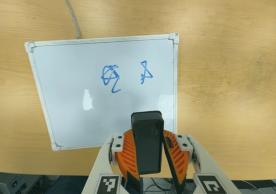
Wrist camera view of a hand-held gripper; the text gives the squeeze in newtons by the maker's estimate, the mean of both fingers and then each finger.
{"total": 7.7, "left": 8.5, "right": 6.8}